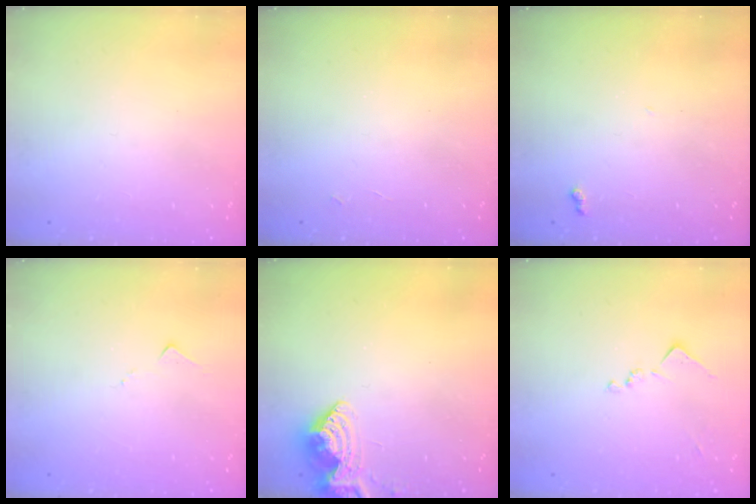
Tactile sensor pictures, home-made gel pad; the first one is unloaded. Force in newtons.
{"total": 2.0, "press": 2.0, "slide": 0.4}
{"total": 5.1, "press": 5.1, "slide": 0.6}
{"total": 6.0, "press": 6.0, "slide": 0.5}
{"total": 8.1, "press": 8.1, "slide": 0.3}
{"total": 9.2, "press": 9.2, "slide": 0.4}